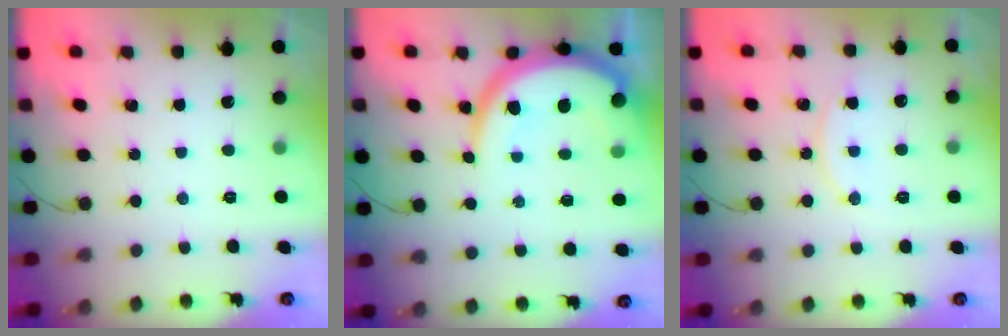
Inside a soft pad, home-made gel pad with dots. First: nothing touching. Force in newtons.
{"total": 12.6, "press": 12.6, "slide": 1.3}
{"total": 9.6, "press": 9.6, "slide": 0.5}